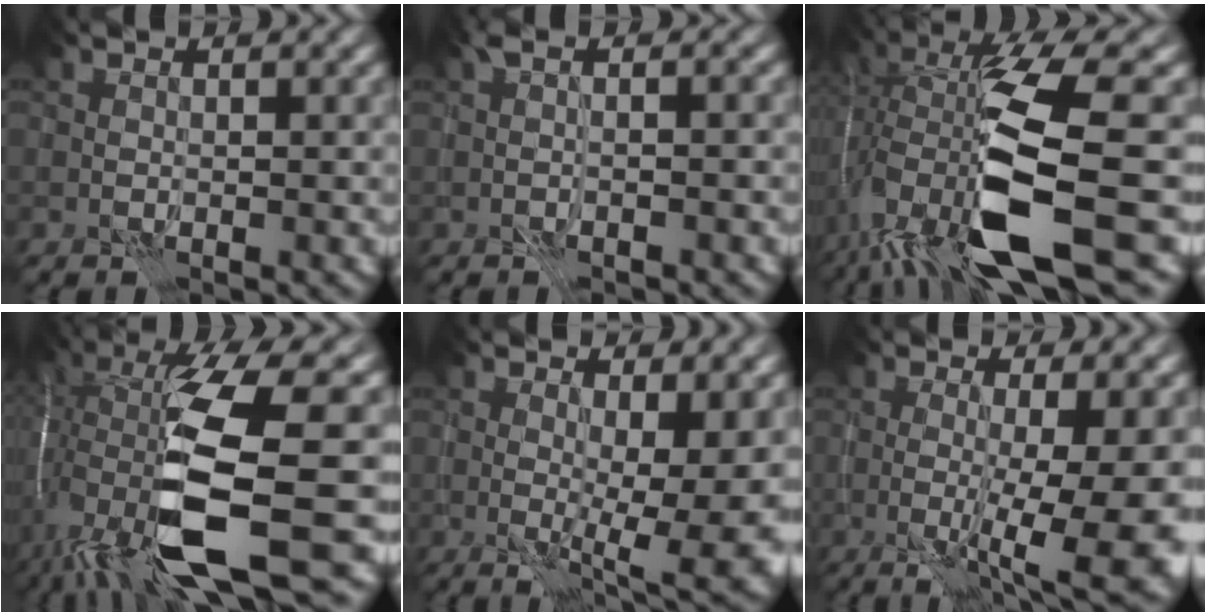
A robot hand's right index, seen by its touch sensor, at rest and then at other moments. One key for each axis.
{"total": 1.5, "fx": -0.5, "fy": 0.2, "fz": 1.4, "tx": -0.029, "ty": 0.002, "tz": -0.012}
{"total": 13.0, "fx": -2.8, "fy": 3.6, "fz": 12.2, "tx": -0.238, "ty": -0.018, "tz": -0.037}
{"total": 14.1, "fx": -1.9, "fy": 3.6, "fz": 13.5, "tx": -0.268, "ty": -0.019, "tz": -0.021}
{"total": 8.4, "fx": 0.0, "fy": 2.6, "fz": 8.0, "tx": -0.114, "ty": -0.016, "tz": 0.006}
{"total": 9.6, "fx": -1.6, "fy": 2.1, "fz": 9.3, "tx": -0.139, "ty": -0.018, "tz": -0.014}